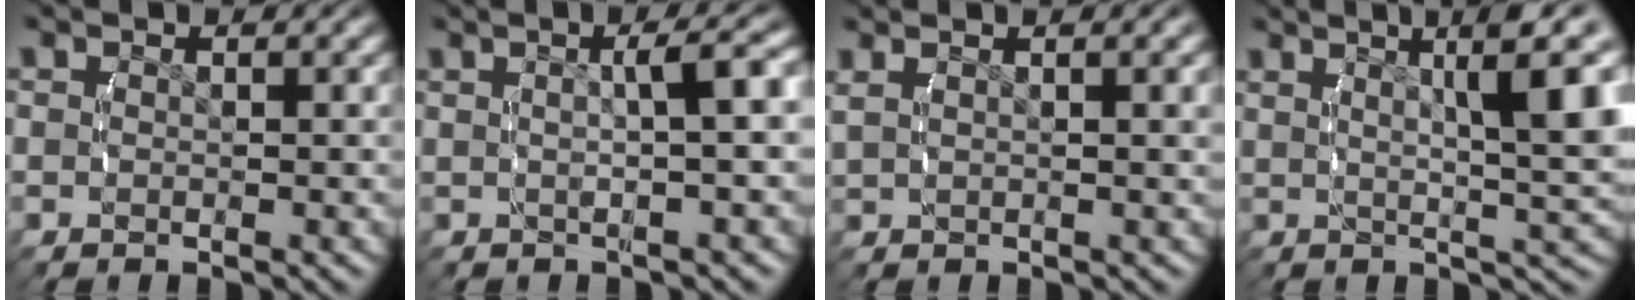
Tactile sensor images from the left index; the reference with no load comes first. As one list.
[{"total": 4.3, "force": [1.1, 1.3, 4.0], "torque": [-0.045, 0.023, 0.012]}, {"total": 3.0, "force": [1.8, 1.0, 2.2], "torque": [-0.028, 0.024, 0.027]}, {"total": 11.4, "force": [5.3, 4.1, 9.2], "torque": [-0.094, 0.037, 0.069]}]